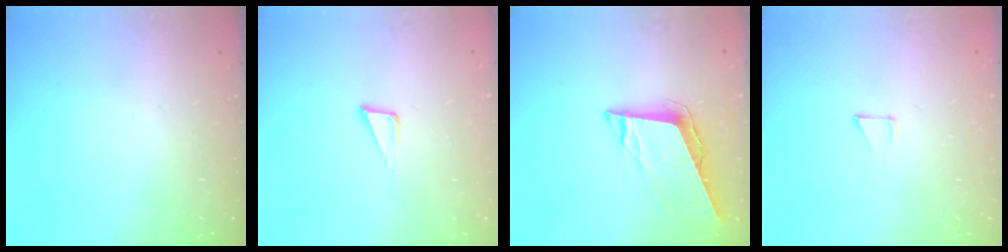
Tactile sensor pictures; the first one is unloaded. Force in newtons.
{"total": 3.8, "press": 3.7, "slide": 0.9}
{"total": 9.1, "press": 8.5, "slide": 3.1}
{"total": 2.8, "press": 2.8, "slide": 0.2}